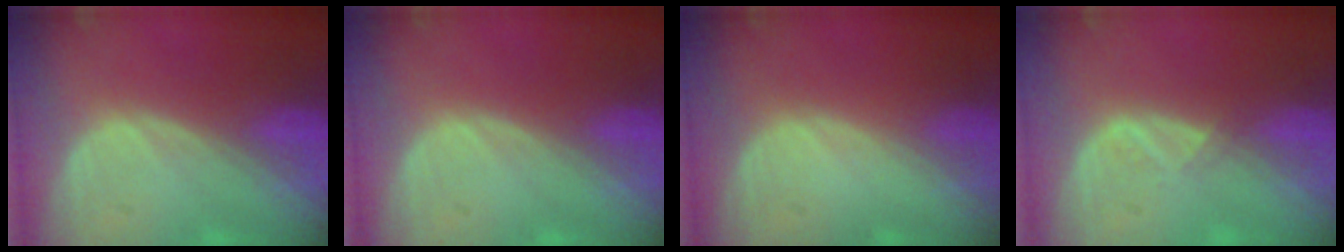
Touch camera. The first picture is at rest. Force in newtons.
{"total": 0.0}
{"total": 0.0}
{"total": 1.3, "press": 1.2, "slide": 0.7}